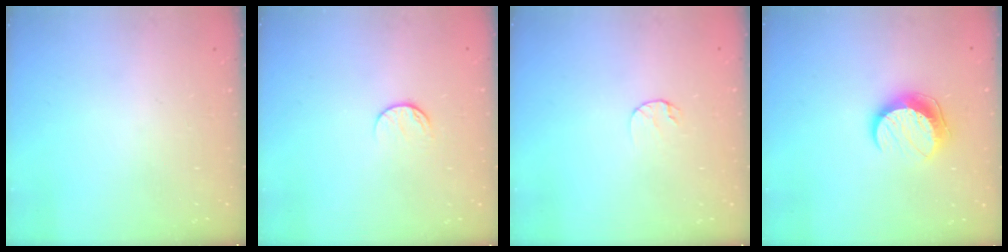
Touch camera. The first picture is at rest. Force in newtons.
{"total": 7.5, "press": 7.5, "slide": 0.9}
{"total": 5.2, "press": 5.1, "slide": 0.5}
{"total": 10.1, "press": 10.1, "slide": 0.5}